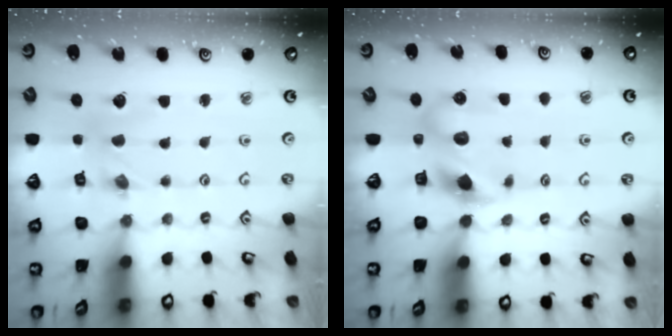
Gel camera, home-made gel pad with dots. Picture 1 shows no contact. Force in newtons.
{"total": 7.3, "press": 7.3, "slide": 0.6}